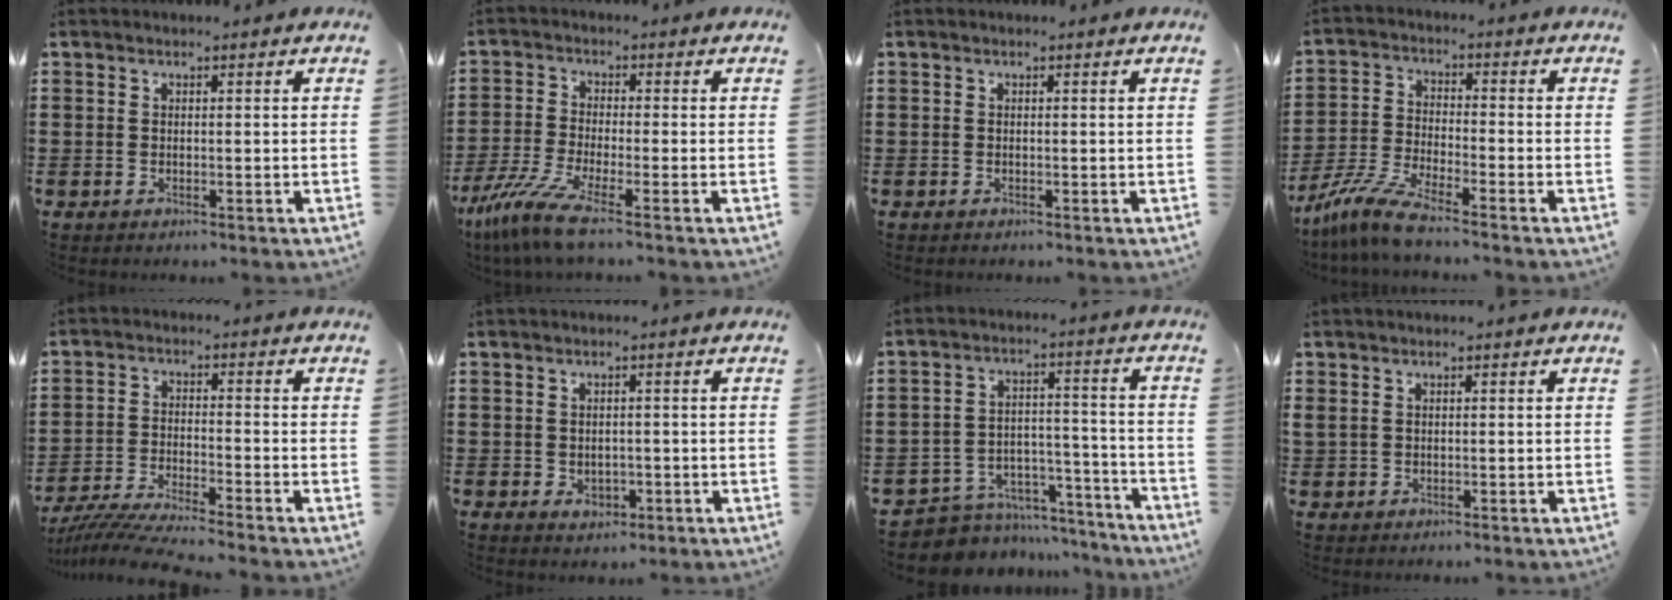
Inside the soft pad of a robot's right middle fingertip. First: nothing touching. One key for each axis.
{"total": 6.6, "fx": -4.4, "fy": 0.4, "fz": 4.9, "tx": -0.122, "ty": -0.025, "tz": -0.090}
{"total": 0.0}
{"total": 6.9, "fx": -5.9, "fy": 0.2, "fz": 3.5, "tx": -0.096, "ty": -0.017, "tz": -0.121}
{"total": 5.9, "fx": -5.6, "fy": -0.4, "fz": 1.9, "tx": -0.057, "ty": -0.023, "tz": -0.114}
{"total": 1.8, "fx": -0.3, "fy": 1.3, "fz": 1.2, "tx": -0.017, "ty": -0.002, "tz": -0.009}
{"total": 6.5, "fx": -6.2, "fy": 2.1, "fz": 0.7, "tx": -0.017, "ty": 0.018, "tz": -0.122}
{"total": 0.8, "fx": 0.5, "fy": 0.5, "fz": 0.3, "tx": -0.010, "ty": 0.004, "tz": 0.009}